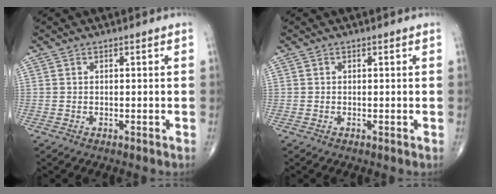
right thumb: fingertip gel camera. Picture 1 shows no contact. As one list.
[{"total": 0.0}]